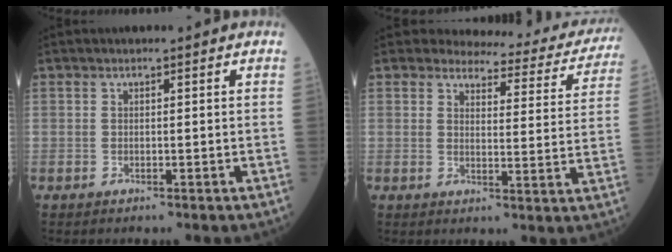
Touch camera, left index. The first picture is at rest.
{"total": 14.4, "force": [13.8, 3.5, 2.1], "torque": [0.005, -0.059, 0.132]}